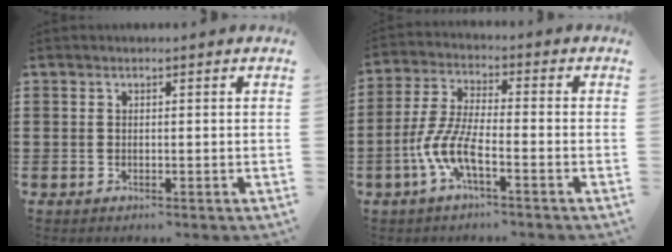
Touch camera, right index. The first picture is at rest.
{"total": 7.6, "force": [-3.6, 1.8, 6.4], "torque": [-0.162, -0.018, -0.075]}